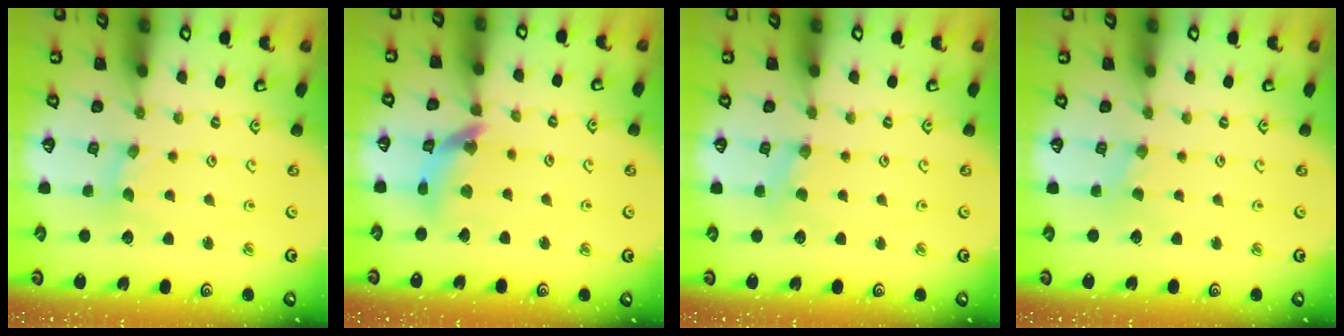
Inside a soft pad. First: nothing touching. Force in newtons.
{"total": 11.1, "press": 11.0, "slide": 1.3}
{"total": 2.0, "press": 1.9, "slide": 0.4}
{"total": 0.0}